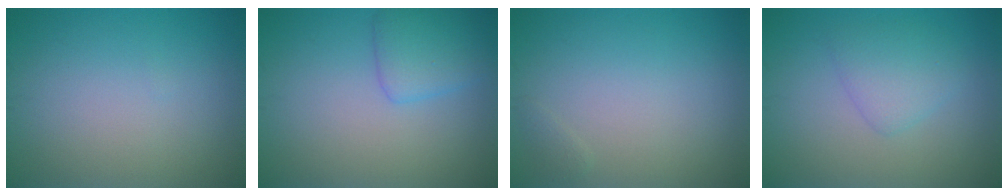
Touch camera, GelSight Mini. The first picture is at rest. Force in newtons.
{"total": 2.7, "press": 2.7, "slide": 0.1}
{"total": 0.6, "press": 0.5, "slide": 0.1}
{"total": 2.5, "press": 2.5, "slide": 0.1}